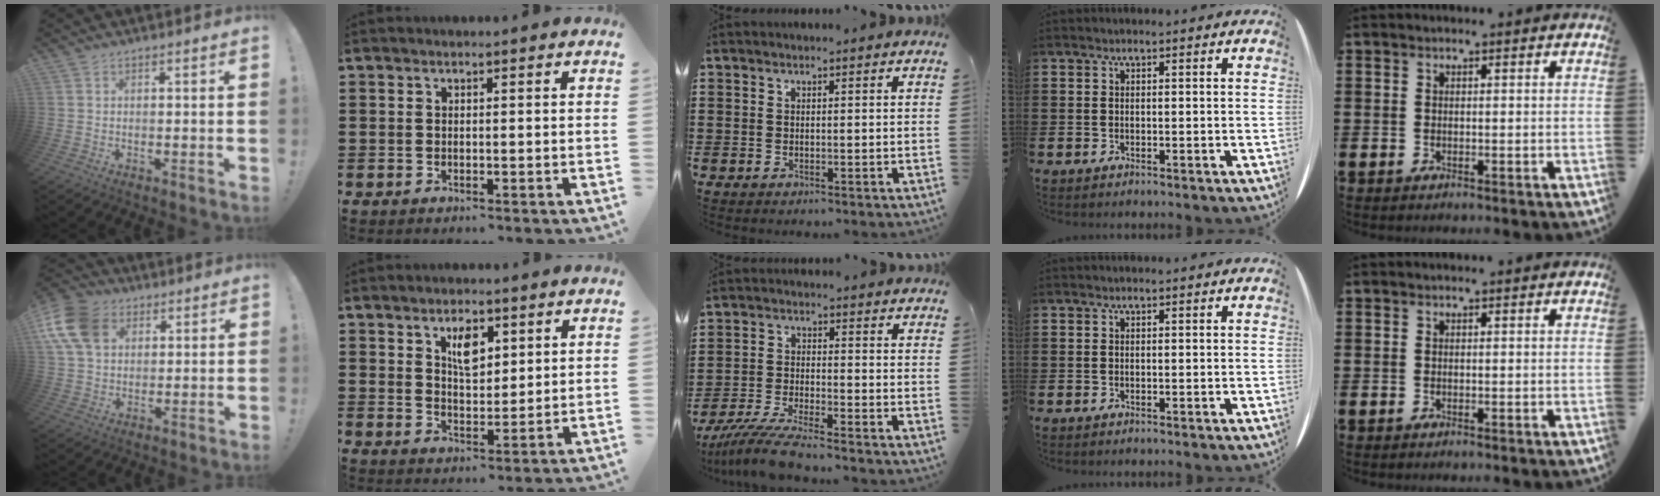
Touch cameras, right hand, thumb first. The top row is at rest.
{"thumb": {"total": 14.8, "force": [5.0, 11.0, 8.4], "torque": [-0.155, -0.013, 0.100]}, "index": {"total": 4.7, "force": [2.5, 2.3, 3.3], "torque": [-0.058, 0.003, 0.040]}, "middle": {"total": 7.2, "force": [-6.4, 0.0, 3.2], "torque": [-0.080, -0.015, -0.126]}}